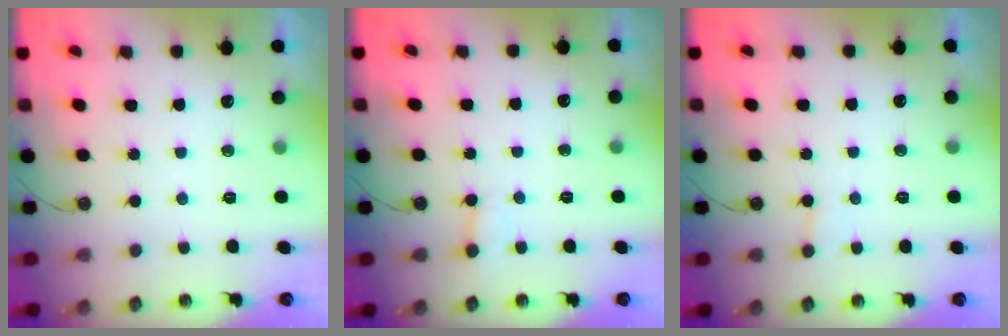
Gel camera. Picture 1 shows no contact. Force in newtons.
{"total": 3.6, "press": 3.6, "slide": 0.3}
{"total": 4.7, "press": 4.6, "slide": 0.4}